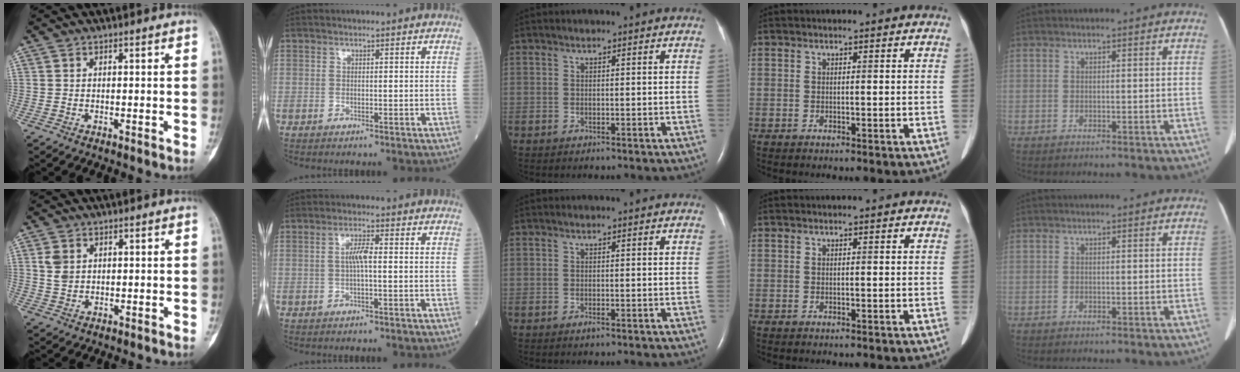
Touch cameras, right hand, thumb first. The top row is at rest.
{"thumb": {"total": 3.0, "force": [0.8, 2.4, 1.7], "torque": [-0.022, 0.000, 0.020]}, "index": {"total": 3.0, "force": [0.0, 0.4, 3.0], "torque": [-0.060, 0.005, 0.000]}, "middle": {"total": 0.6, "force": [-0.4, 0.1, 0.4], "torque": [-0.010, -0.001, -0.006]}}